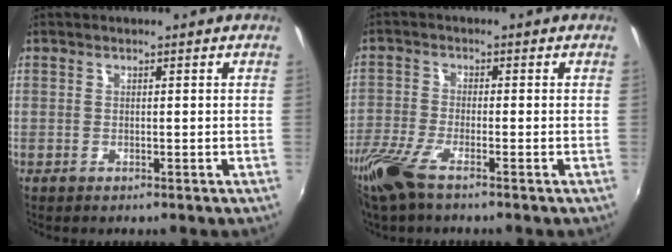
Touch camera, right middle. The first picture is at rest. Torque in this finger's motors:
{"motor_torque": [1.15, -0.97, 0.49, 0.15]}